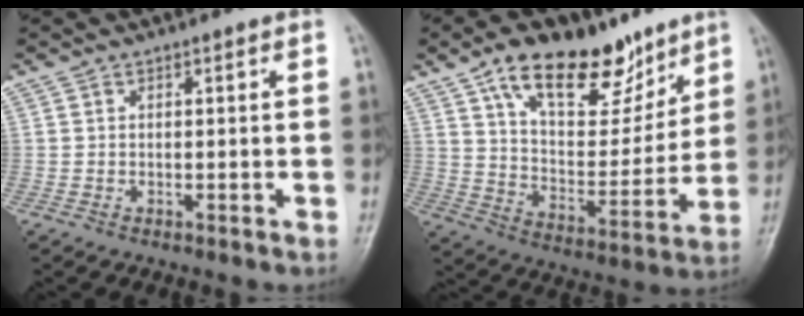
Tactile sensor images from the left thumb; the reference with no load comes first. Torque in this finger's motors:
{"motor_torque": [1.51, 1.51, 1.43, -1.34, 0.12]}